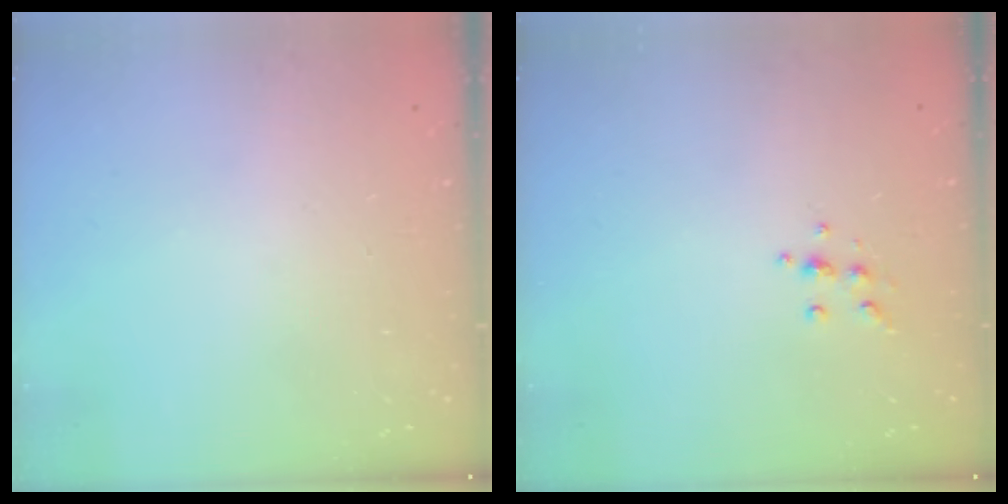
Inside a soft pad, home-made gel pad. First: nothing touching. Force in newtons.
{"total": 5.4, "press": 5.3, "slide": 0.6}